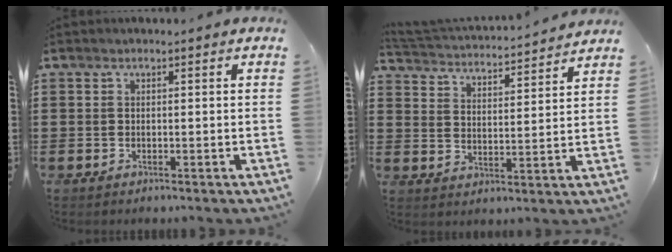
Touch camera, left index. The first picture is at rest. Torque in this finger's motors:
{"motor_torque": [0.02, 0.02, -0.04, 0.01]}